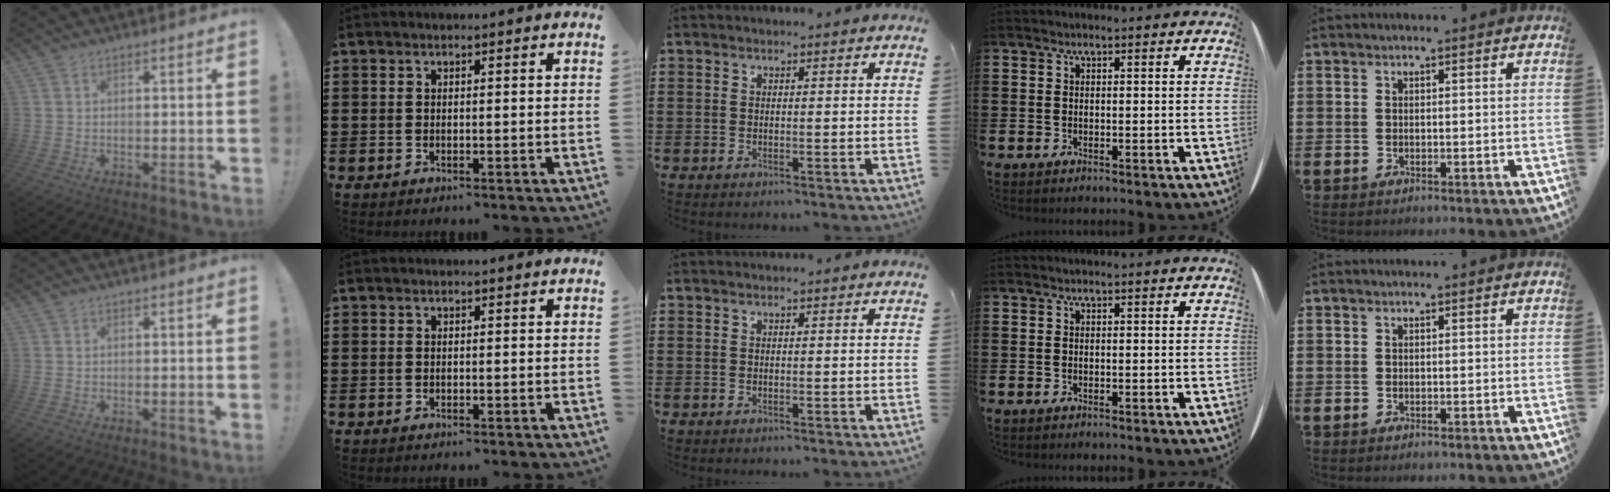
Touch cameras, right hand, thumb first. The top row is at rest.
{}